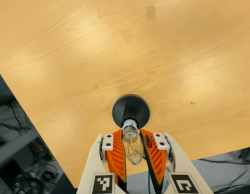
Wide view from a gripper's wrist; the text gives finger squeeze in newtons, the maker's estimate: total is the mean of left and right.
{"total": 20.2, "left": 19.3, "right": 21.2}